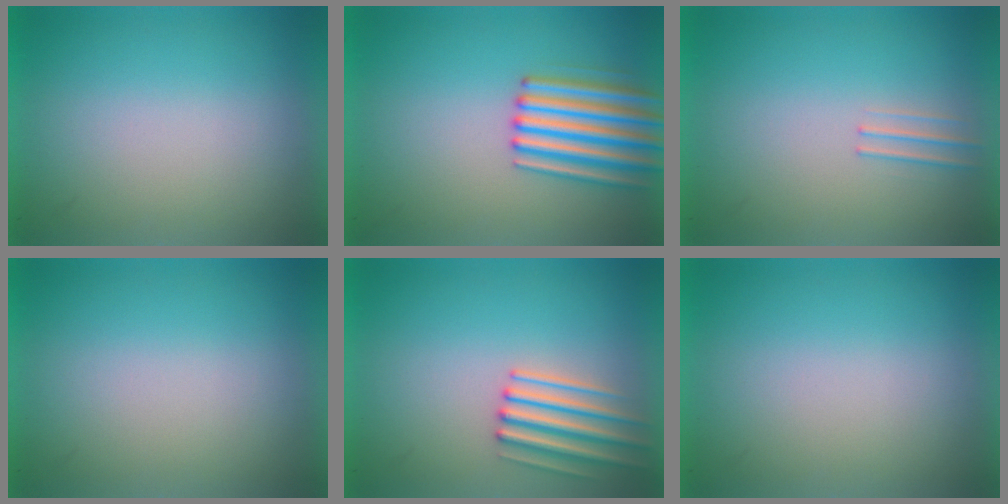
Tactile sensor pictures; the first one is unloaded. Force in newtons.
{"total": 4.7}
{"total": 1.1}
{"total": 0.0}
{"total": 3.0}
{"total": 0.0}